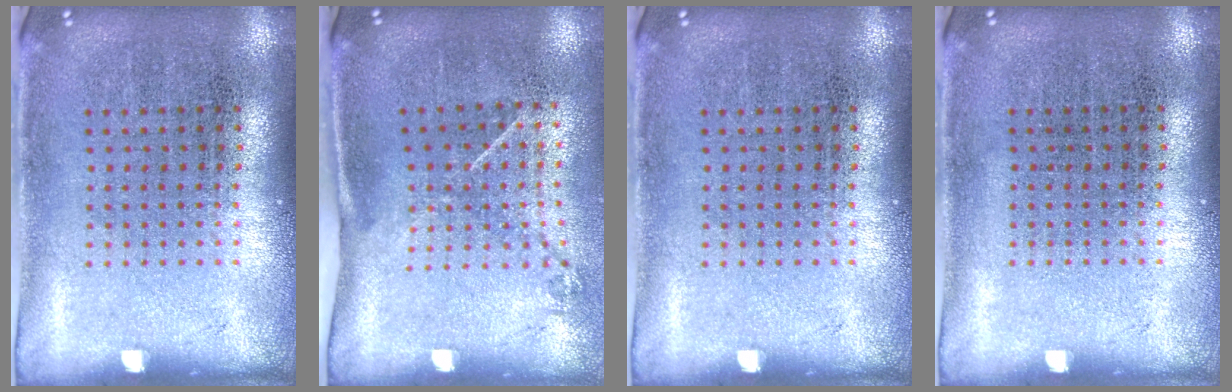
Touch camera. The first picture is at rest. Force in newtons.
{"total": 1.4, "press": 0.9, "slide": 1.0}
{"total": 0.0}
{"total": 0.0}